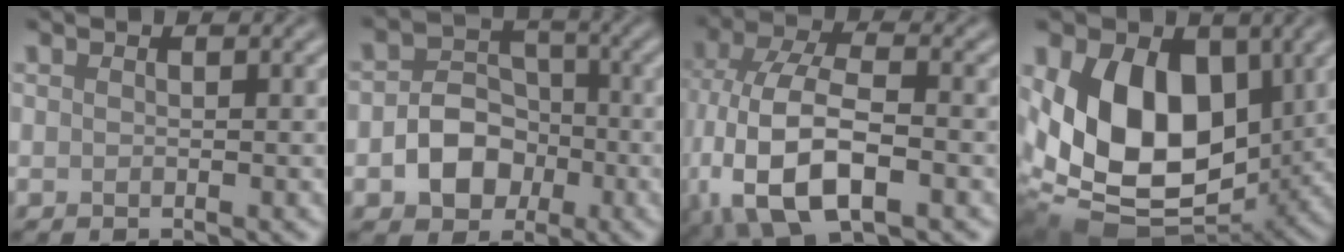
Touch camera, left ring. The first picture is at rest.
{"total": 5.3, "force": [-1.6, 4.2, 2.9], "torque": [-0.029, 0.000, -0.035]}
{"total": 12.2, "force": [-3.4, 6.2, 9.9], "torque": [-0.210, -0.012, -0.059]}
{"total": 12.6, "force": [1.8, 8.4, 9.3], "torque": [-0.168, -0.015, 0.026]}